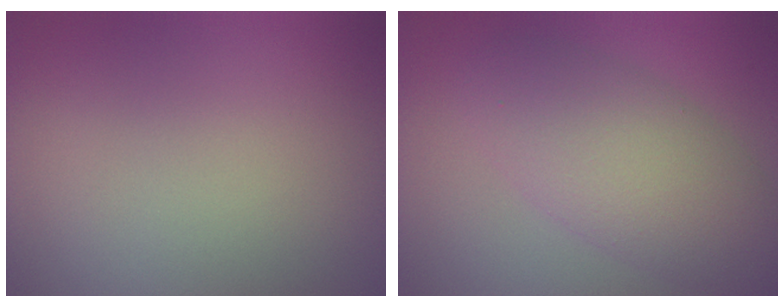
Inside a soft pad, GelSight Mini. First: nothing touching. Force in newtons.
{"total": 6.1, "press": 6.1, "slide": 0.5}